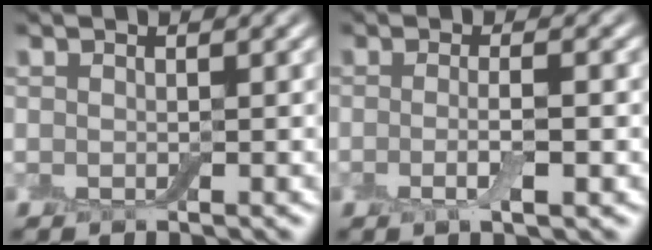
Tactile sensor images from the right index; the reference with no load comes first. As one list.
[{"total": 2.7, "force": [-0.5, 0.5, 2.6], "torque": [-0.049, -0.006, -0.011]}]